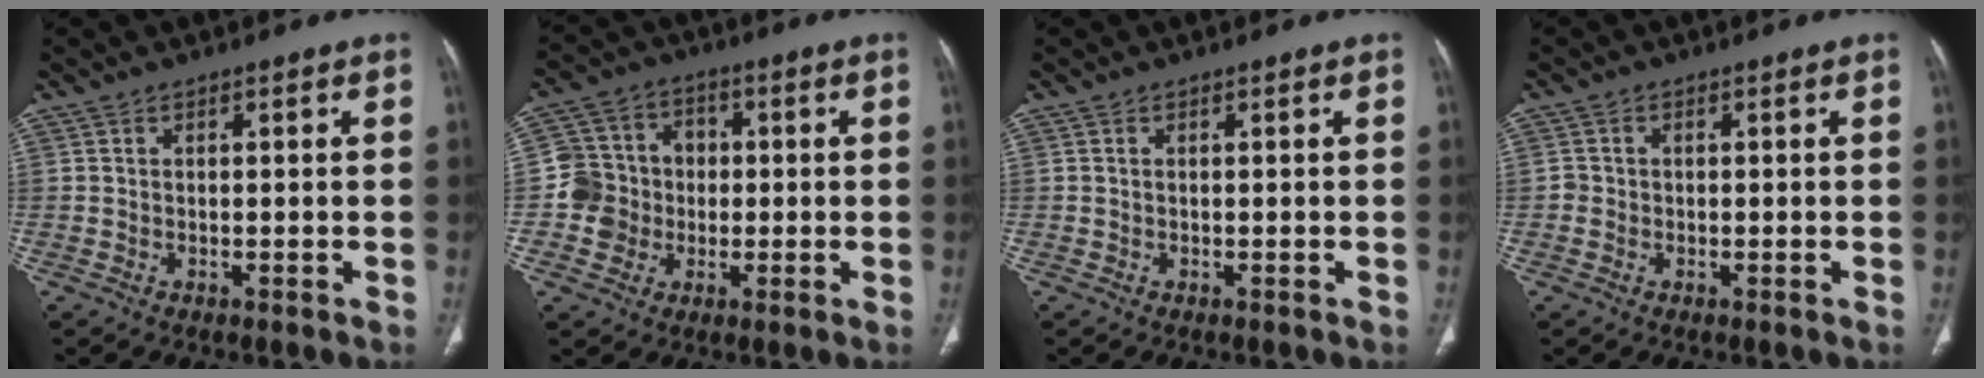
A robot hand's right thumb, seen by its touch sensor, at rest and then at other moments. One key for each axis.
{"total": 9.4, "fx": -1.1, "fy": 9.0, "fz": 2.6, "tx": -0.015, "ty": 0.025, "tz": -0.025}
{"total": 0.0}
{"total": 1.4, "fx": -0.2, "fy": 1.3, "fz": 0.4, "tx": -0.003, "ty": 0.004, "tz": -0.006}